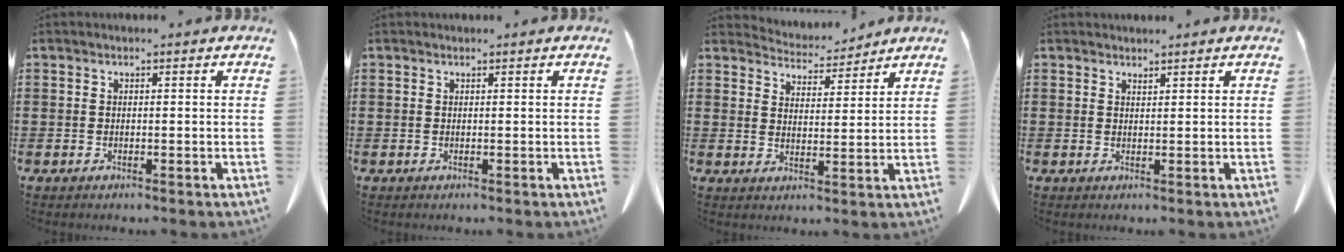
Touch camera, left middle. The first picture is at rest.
{"total": 0.0}
{"total": 5.0, "force": [4.9, 0.8, 0.4], "torque": [-0.027, -0.024, 0.089]}
{"total": 1.1, "force": [1.1, 0.1, 0.1], "torque": [-0.003, -0.001, 0.021]}